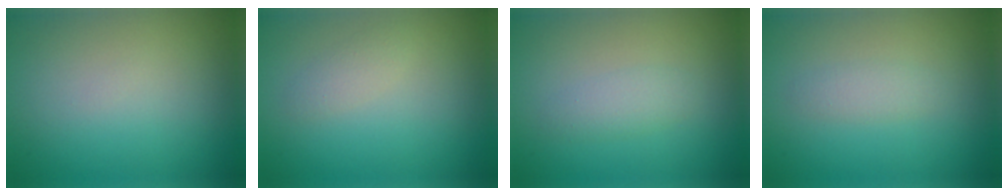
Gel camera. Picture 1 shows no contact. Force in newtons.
{"total": 1.3, "press": 1.3, "slide": 0.0}
{"total": 1.6, "press": 1.6, "slide": 0.0}
{"total": 1.3, "press": 1.3, "slide": 0.0}